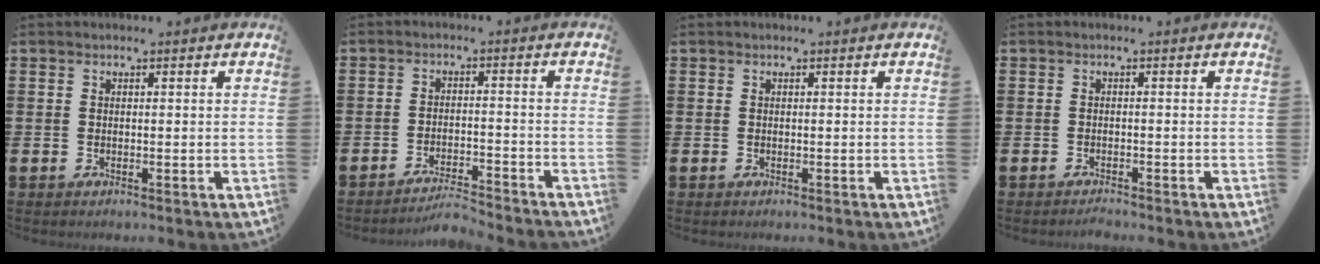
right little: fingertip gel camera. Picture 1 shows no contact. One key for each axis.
{"total": 3.3, "fx": -3.3, "fy": -0.2, "fz": 0.6, "tx": -0.012, "ty": 0.005, "tz": -0.069}
{"total": 0.0}
{"total": 0.8, "fx": -0.8, "fy": 0.0, "fz": 0.2, "tx": -0.005, "ty": -0.003, "tz": -0.015}